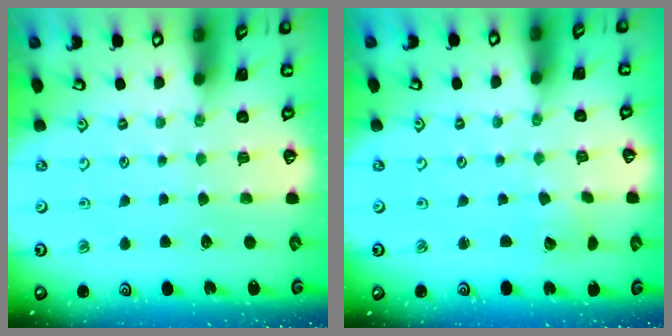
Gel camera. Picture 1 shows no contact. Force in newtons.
{"total": 2.2, "press": 2.2, "slide": 0.2}